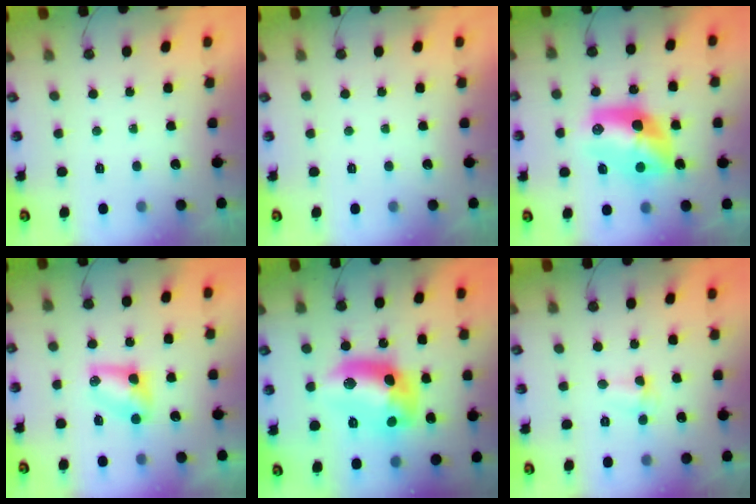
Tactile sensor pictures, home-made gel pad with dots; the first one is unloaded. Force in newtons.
{"total": 0.0}
{"total": 13.8, "press": 13.7, "slide": 1.4}
{"total": 5.9, "press": 5.9, "slide": 0.5}
{"total": 16.3, "press": 16.3, "slide": 1.1}
{"total": 3.4, "press": 3.3, "slide": 0.8}